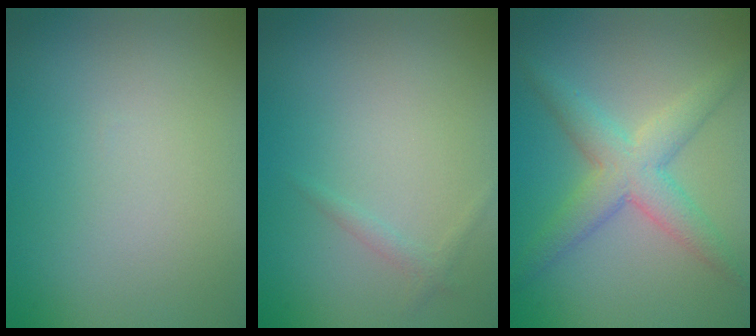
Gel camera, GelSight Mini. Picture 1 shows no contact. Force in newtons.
{"total": 0.9, "press": 0.9, "slide": 0.0}
{"total": 4.6, "press": 4.6, "slide": 0.1}